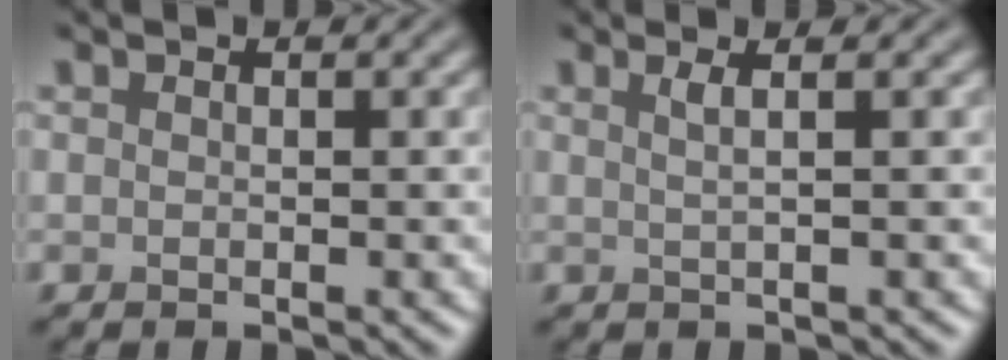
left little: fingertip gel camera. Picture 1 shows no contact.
{"total": 2.0, "force": [0.7, 0.6, 1.7], "torque": [-0.025, 0.004, 0.002]}